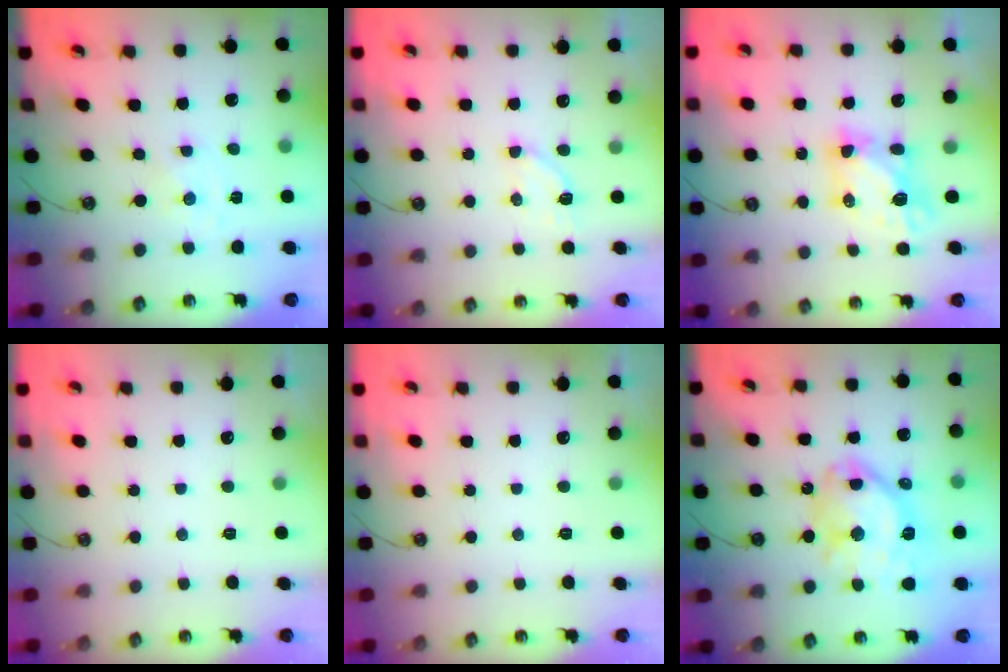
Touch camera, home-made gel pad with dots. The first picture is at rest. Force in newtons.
{"total": 4.1, "press": 3.9, "slide": 1.2}
{"total": 5.8, "press": 5.8, "slide": 0.4}
{"total": 0.0}
{"total": 0.0}
{"total": 16.6, "press": 16.5, "slide": 1.4}